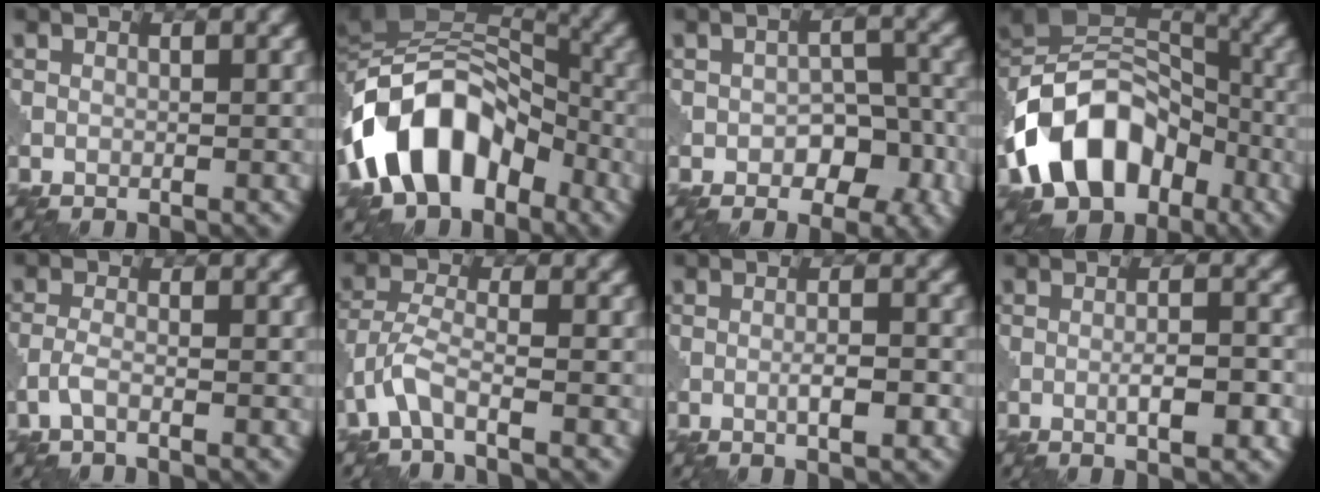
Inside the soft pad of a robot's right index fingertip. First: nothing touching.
{"total": 13.6, "force": [-5.5, 8.8, 8.8], "torque": [-0.149, 0.021, -0.115]}
{"total": 5.2, "force": [-1.9, 3.3, 3.5], "torque": [-0.037, 0.002, -0.030]}
{"total": 13.7, "force": [-5.4, 9.5, 8.3], "torque": [-0.156, 0.010, -0.113]}
{"total": 1.6, "force": [-1.0, 0.5, 1.2], "torque": [-0.030, 0.003, -0.027]}
{"total": 3.6, "force": [-2.2, 1.0, 2.7], "torque": [-0.065, 0.002, -0.059]}
{"total": 2.4, "force": [-0.8, 0.4, 2.3], "torque": [-0.037, 0.005, -0.015]}
{"total": 3.3, "force": [-1.1, 0.6, 3.0], "torque": [-0.049, 0.005, -0.018]}